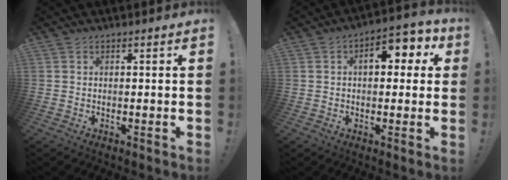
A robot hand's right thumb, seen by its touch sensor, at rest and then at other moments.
{"total": 8.5, "force": [2.3, 4.8, 6.7], "torque": [-0.072, -0.003, 0.031]}